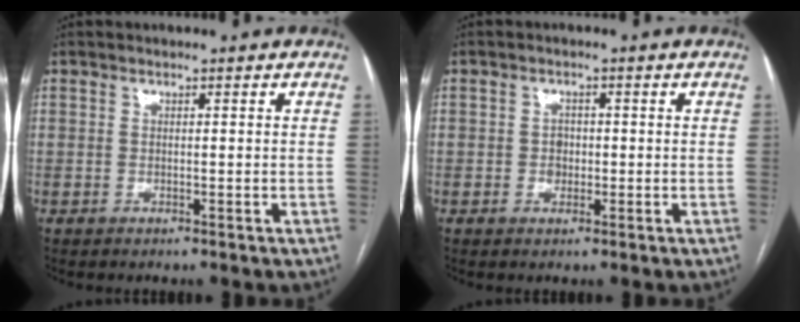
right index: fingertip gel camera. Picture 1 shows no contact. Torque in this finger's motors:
{"motor_torque": [0.26, -0.02, 0.00, 0.02]}